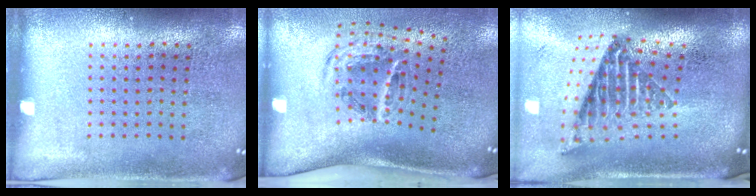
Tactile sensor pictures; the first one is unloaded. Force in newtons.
{"total": 1.8, "press": 1.1, "slide": 1.5}
{"total": 2.7, "press": 1.7, "slide": 2.1}